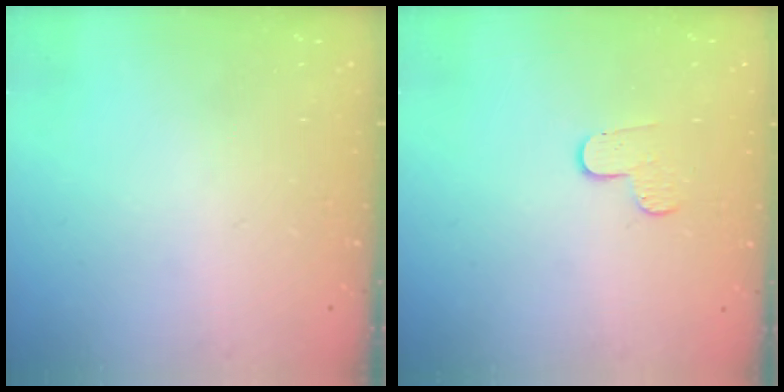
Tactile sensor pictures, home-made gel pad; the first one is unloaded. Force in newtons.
{"total": 6.2, "press": 6.2, "slide": 0.6}